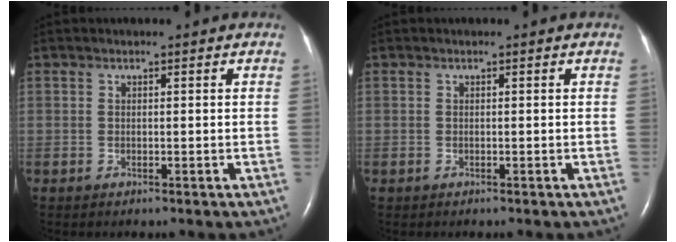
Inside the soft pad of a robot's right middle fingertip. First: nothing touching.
{"total": 0.0}